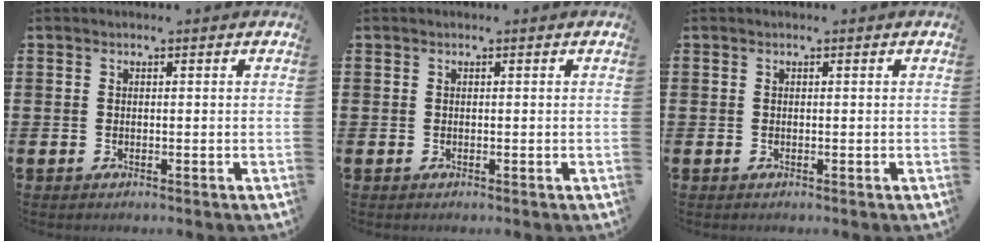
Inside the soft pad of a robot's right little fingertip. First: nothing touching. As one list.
[{"total": 0.0}, {"total": 0.0}]